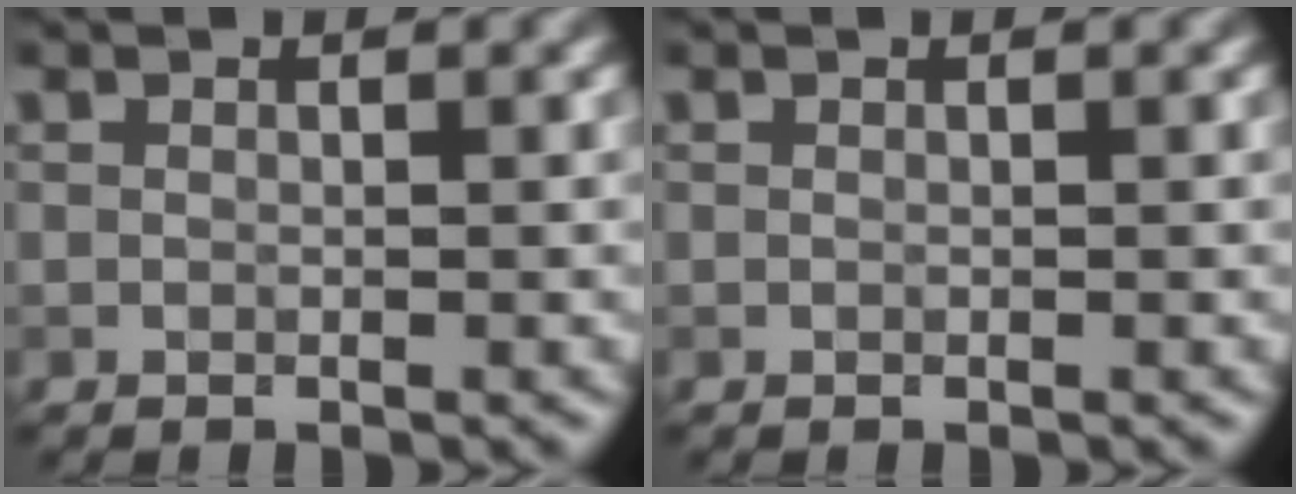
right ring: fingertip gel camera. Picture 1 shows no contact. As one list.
[{"total": 0.0}]